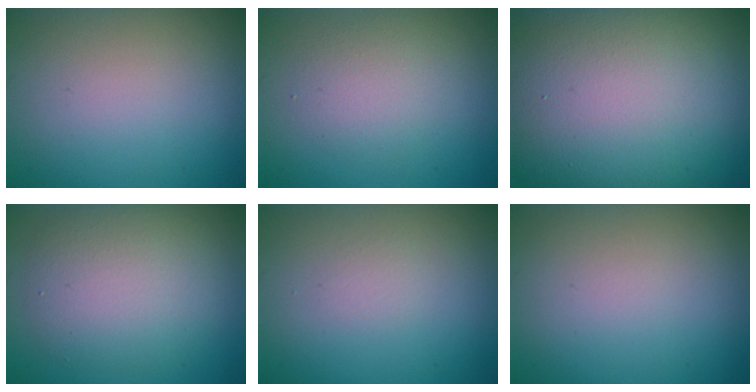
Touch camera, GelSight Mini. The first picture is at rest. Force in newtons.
{"total": 2.5, "press": 2.4, "slide": 0.1}
{"total": 19.2, "press": 19.2, "slide": 0.7}
{"total": 5.2, "press": 5.2, "slide": 0.4}
{"total": 0.0}
{"total": 0.0}